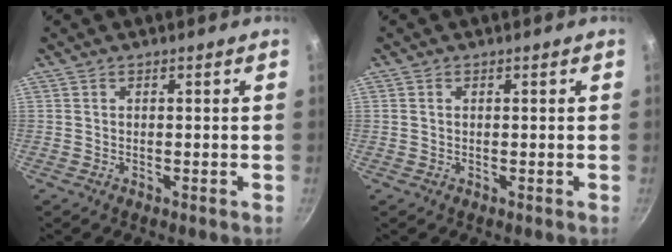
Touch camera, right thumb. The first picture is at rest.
{"total": 0.6, "force": [0.1, 0.4, 0.4], "torque": [-0.007, 0.001, 0.002]}